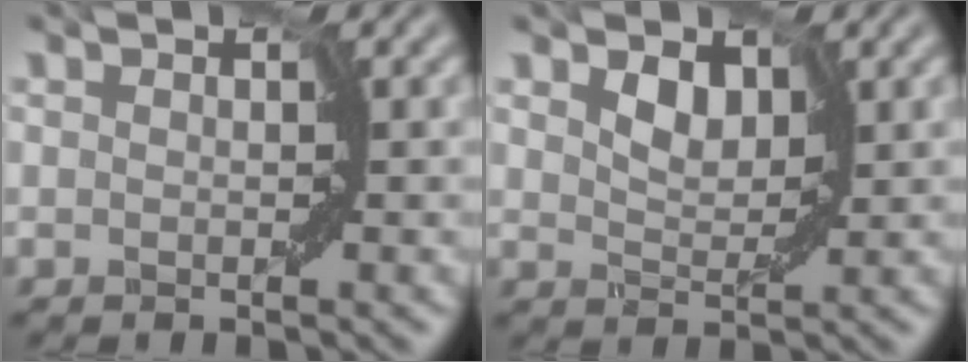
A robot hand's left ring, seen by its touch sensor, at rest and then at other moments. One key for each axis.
{"total": 2.4, "fx": 1.5, "fy": 1.4, "fz": 1.3, "tx": -0.029, "ty": 0.000, "tz": 0.025}